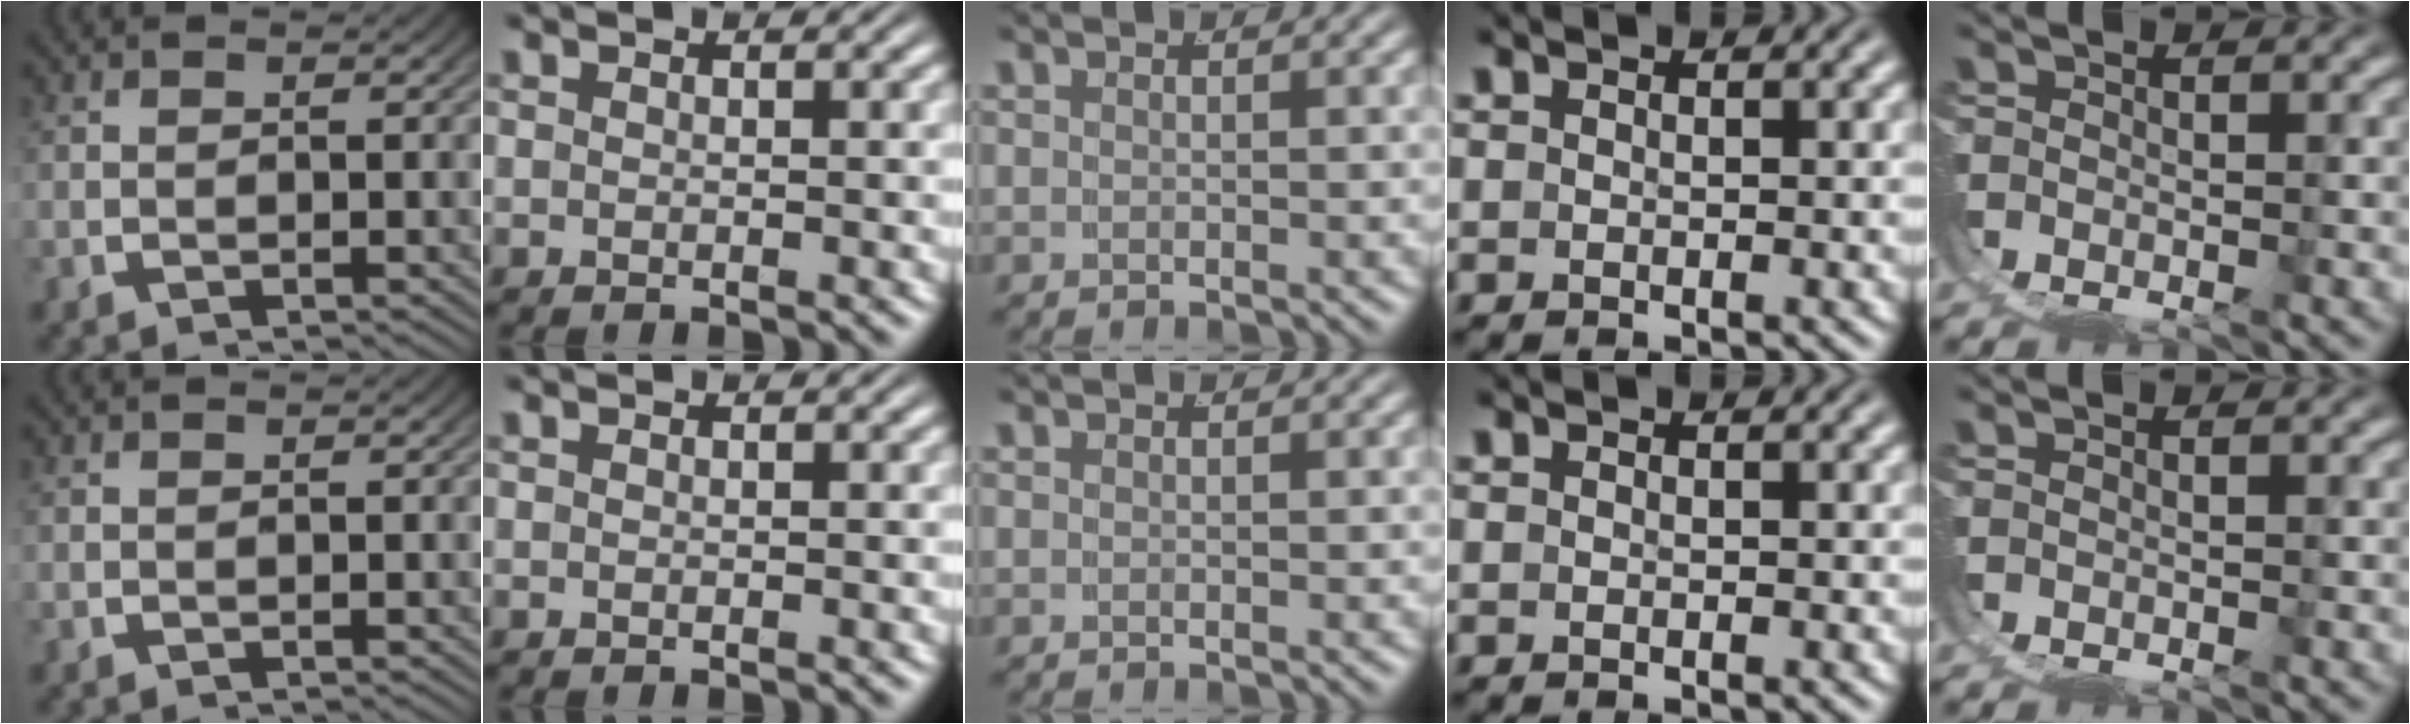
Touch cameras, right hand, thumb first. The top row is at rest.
{}